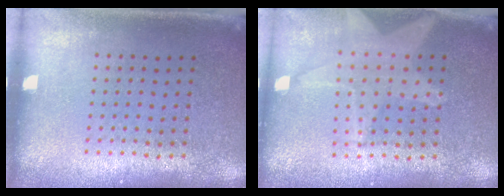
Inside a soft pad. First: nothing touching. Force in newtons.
{"total": 1.9, "press": 1.7, "slide": 0.9}